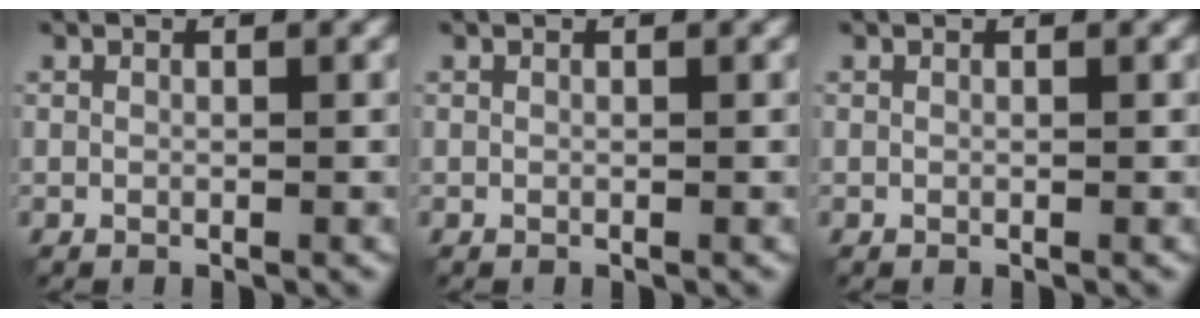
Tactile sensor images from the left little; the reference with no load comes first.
{"total": 0.0}
{"total": 0.0}